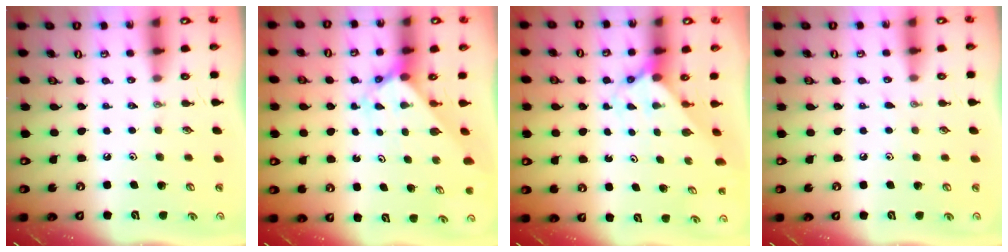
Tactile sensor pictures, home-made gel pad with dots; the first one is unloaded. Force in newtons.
{"total": 2.5, "press": 2.5, "slide": 0.2}
{"total": 1.7, "press": 1.7, "slide": 0.1}
{"total": 2.7, "press": 2.7, "slide": 0.4}